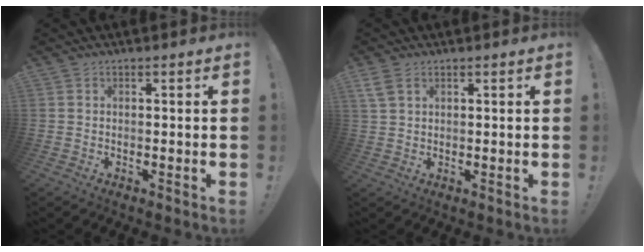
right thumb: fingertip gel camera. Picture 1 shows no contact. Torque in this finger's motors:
{"motor_torque": [-0.10, 0.45, 0.27, -0.09, 0.05]}